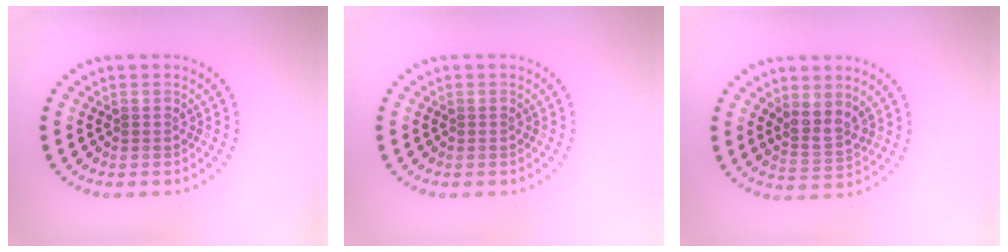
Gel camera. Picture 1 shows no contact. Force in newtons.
{"total": 0.0}
{"total": 2.3, "press": 1.8, "slide": 1.4}